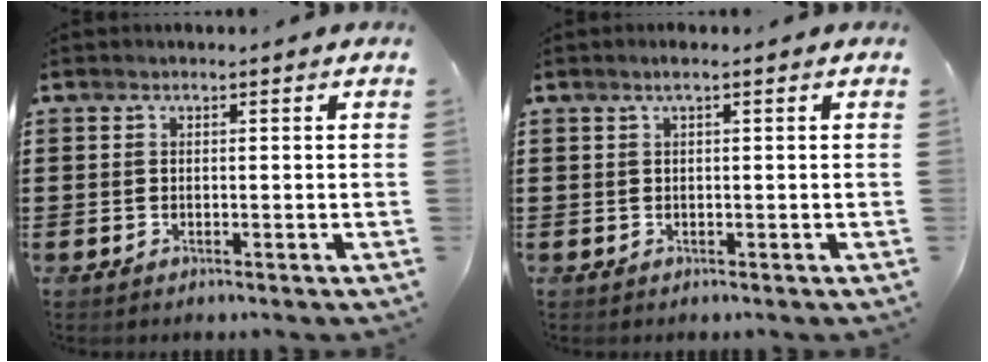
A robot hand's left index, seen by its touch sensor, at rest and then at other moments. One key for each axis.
{"total": 1.1, "fx": 0.4, "fy": 0.0, "fz": 1.0, "tx": -0.018, "ty": -0.001, "tz": 0.006}